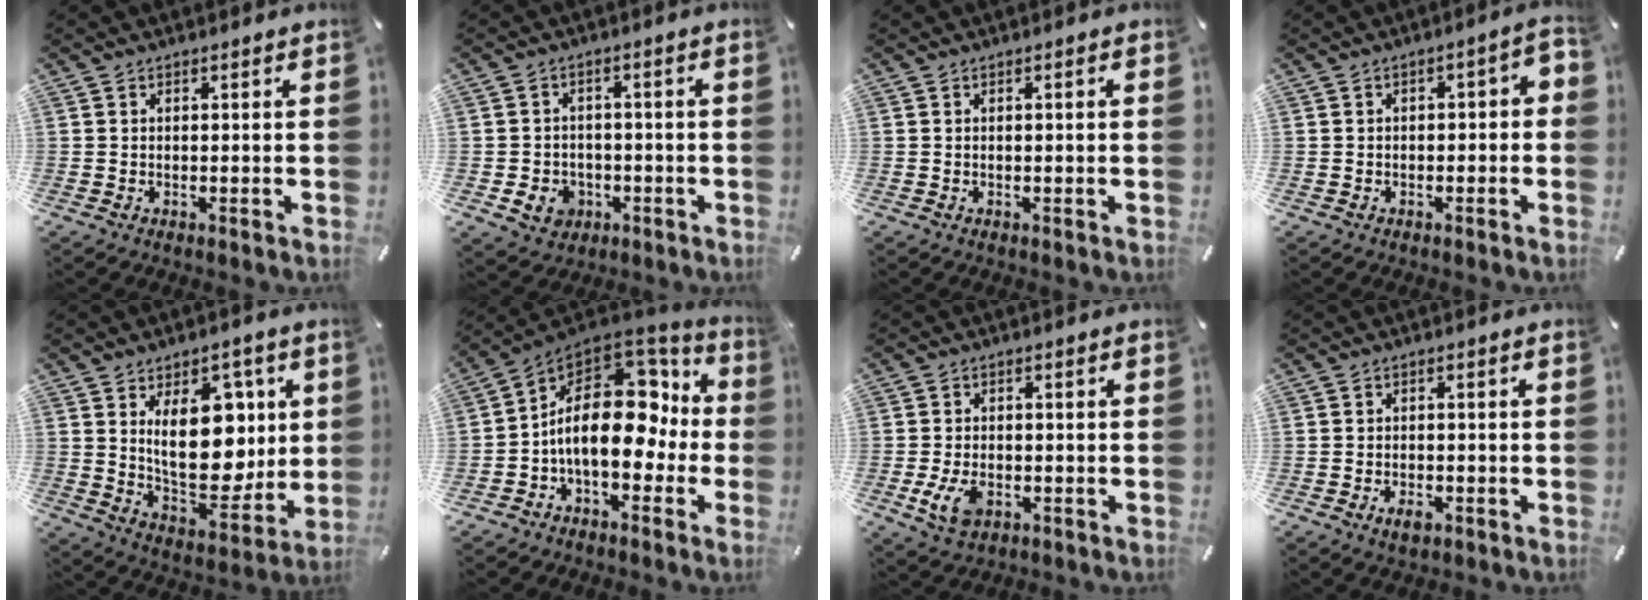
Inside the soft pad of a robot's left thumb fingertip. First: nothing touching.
{"total": 6.0, "force": [-1.9, 5.3, 2.1], "torque": [-0.033, 0.007, -0.035]}
{"total": 0.9, "force": [0.0, 0.1, 0.9], "torque": [-0.015, -0.001, -0.001]}
{"total": 3.2, "force": [-1.7, 1.8, 2.0], "torque": [-0.032, 0.016, -0.034]}
{"total": 17.8, "force": [4.4, 11.1, 13.2], "torque": [-0.197, -0.031, 0.077]}
{"total": 20.7, "force": [0.5, 12.7, 16.3], "torque": [-0.281, -0.004, 0.014]}
{"total": 5.9, "force": [-1.9, 3.8, 4.1], "torque": [-0.098, -0.001, -0.037]}
{"total": 3.1, "force": [-1.5, 1.7, 2.0], "torque": [-0.042, 0.005, -0.029]}